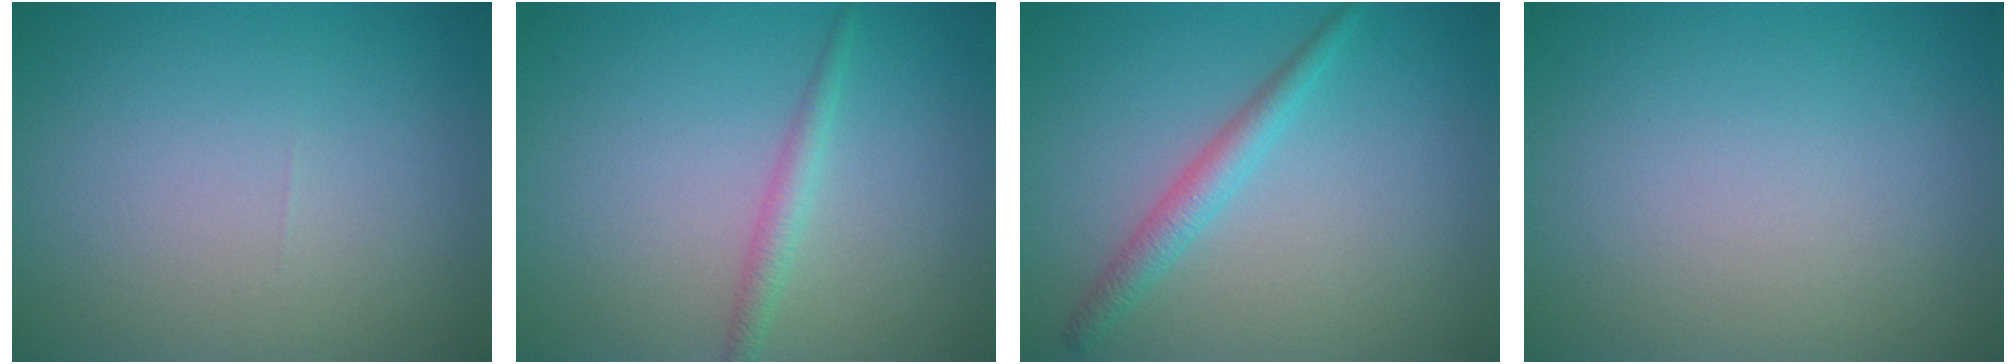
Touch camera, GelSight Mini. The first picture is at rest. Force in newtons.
{"total": 1.6, "press": 1.6, "slide": 0.1}
{"total": 2.2, "press": 2.2, "slide": 0.1}
{"total": 0.0}